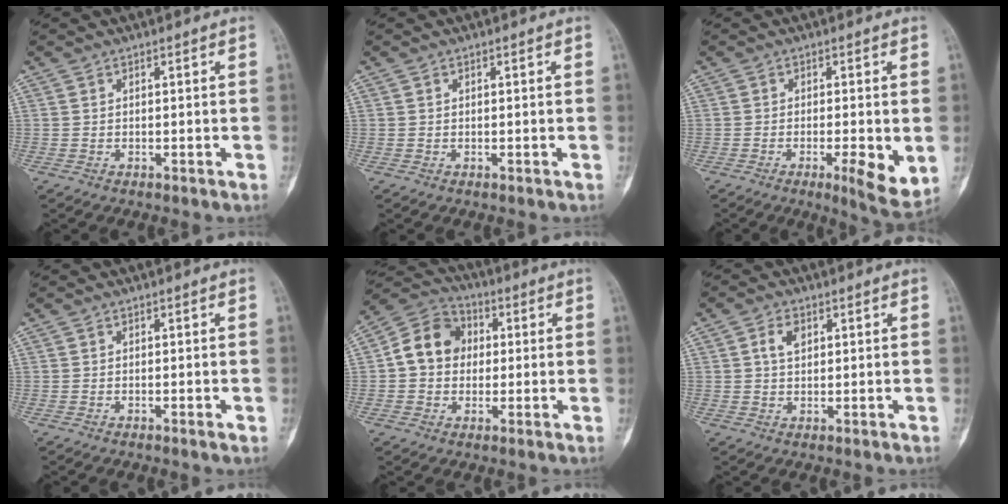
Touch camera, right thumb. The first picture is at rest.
{"total": 0.0}
{"total": 7.3, "force": [-1.6, 1.6, 6.9], "torque": [-0.100, -0.016, -0.024]}
{"total": 0.7, "force": [-0.3, 0.1, 0.7], "torque": [-0.009, -0.001, -0.003]}
{"total": 10.5, "force": [0.9, 9.0, 5.5], "torque": [-0.074, 0.024, 0.002]}
{"total": 3.5, "force": [1.1, 2.3, 2.4], "torque": [-0.040, 0.001, 0.020]}